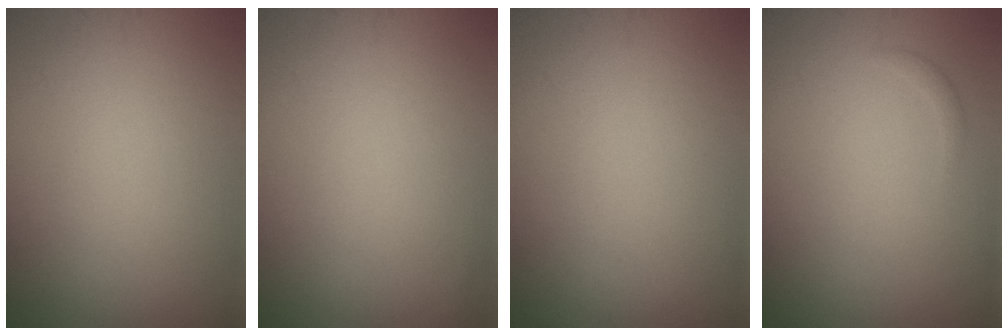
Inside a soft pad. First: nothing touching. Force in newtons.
{"total": 0.0}
{"total": 0.0}
{"total": 0.6, "press": 0.6, "slide": 0.0}